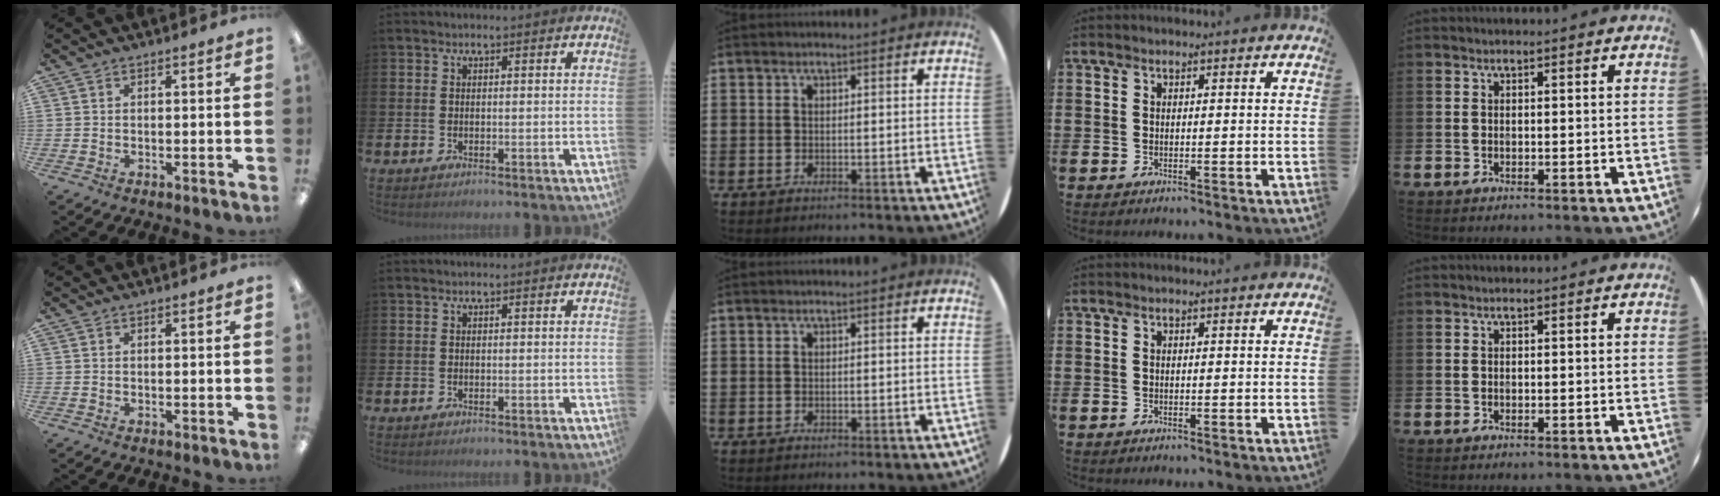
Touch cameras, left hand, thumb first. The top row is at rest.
{}